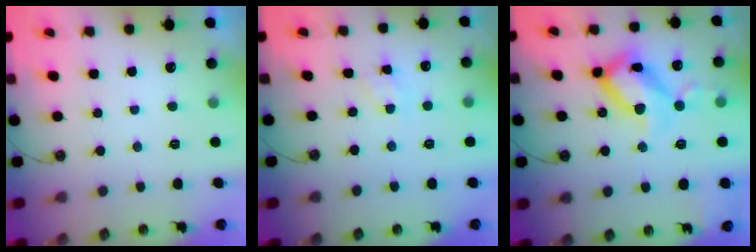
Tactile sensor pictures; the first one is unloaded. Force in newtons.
{"total": 3.5, "press": 3.5, "slide": 0.4}
{"total": 20.9, "press": 20.8, "slide": 2.2}